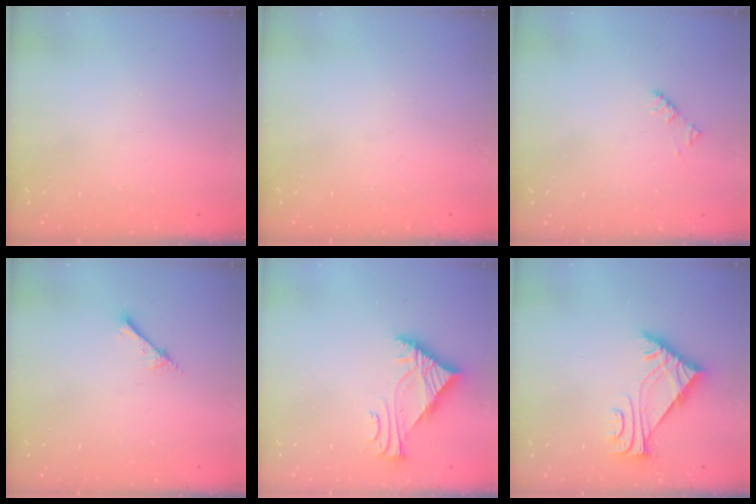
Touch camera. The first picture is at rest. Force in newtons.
{"total": 0.0}
{"total": 1.9, "press": 1.9, "slide": 0.3}
{"total": 2.5, "press": 2.5, "slide": 0.2}
{"total": 5.8, "press": 5.7, "slide": 0.8}
{"total": 6.6, "press": 6.6, "slide": 1.0}